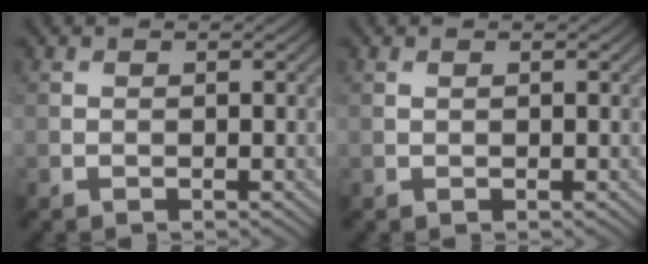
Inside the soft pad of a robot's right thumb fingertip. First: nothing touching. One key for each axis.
{"total": 0.0}